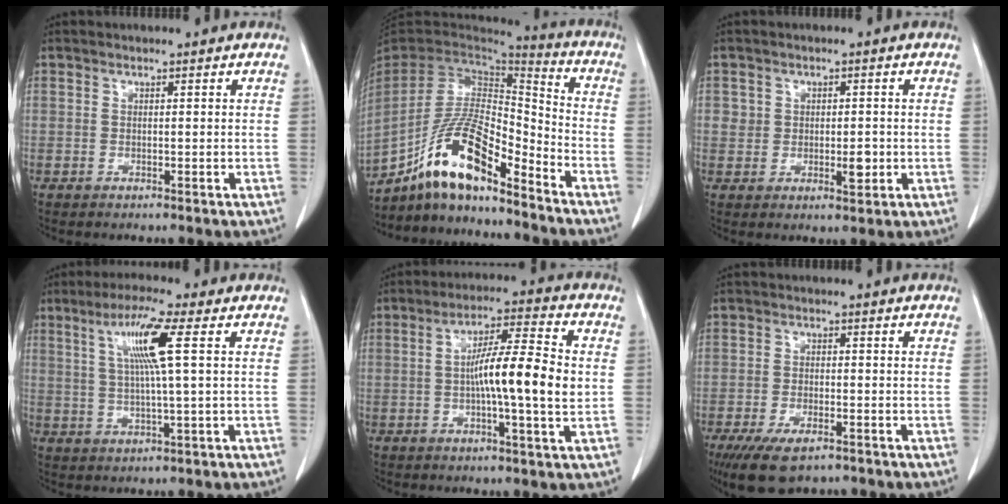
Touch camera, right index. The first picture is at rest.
{"total": 15.2, "force": [-10.7, 3.2, 10.4], "torque": [-0.204, 0.014, -0.194]}
{"total": 3.5, "force": [-0.1, 2.5, 2.5], "torque": [-0.026, -0.001, 0.006]}
{"total": 8.2, "force": [2.5, -0.6, 7.8], "torque": [-0.147, 0.009, 0.049]}
{"total": 11.9, "force": [-0.2, 0.7, 11.9], "torque": [-0.199, 0.008, -0.011]}
{"total": 7.7, "force": [-5.2, 2.9, 4.9], "torque": [-0.088, -0.013, -0.086]}